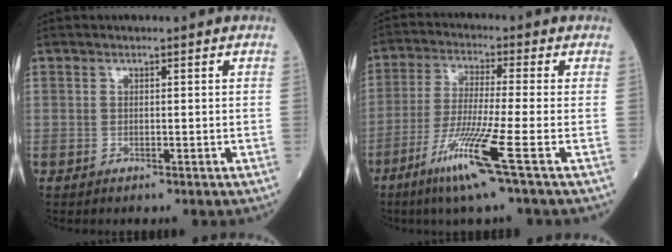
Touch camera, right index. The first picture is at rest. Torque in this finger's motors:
{"motor_torque": [0.10, -0.26, 0.12, 0.13]}